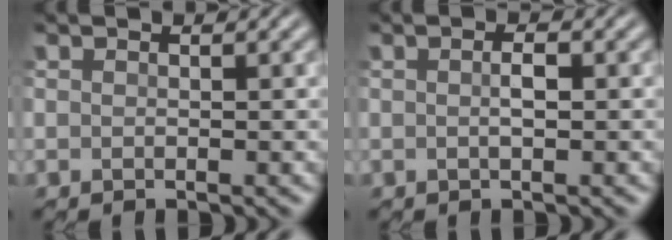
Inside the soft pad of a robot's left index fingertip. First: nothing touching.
{"total": 1.6, "force": [0.0, 0.4, 1.5], "torque": [-0.031, 0.003, 0.003]}